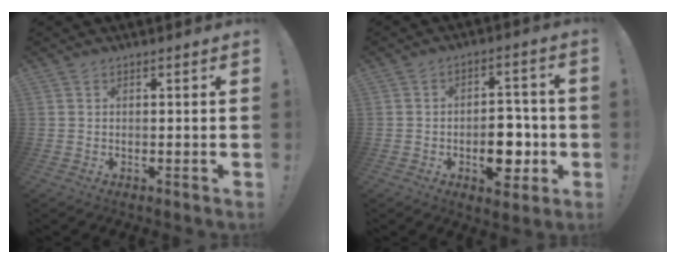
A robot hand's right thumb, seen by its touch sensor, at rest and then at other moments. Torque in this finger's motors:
{"motor_torque": [0.16, 0.30, 0.79, -0.77, 0.27]}